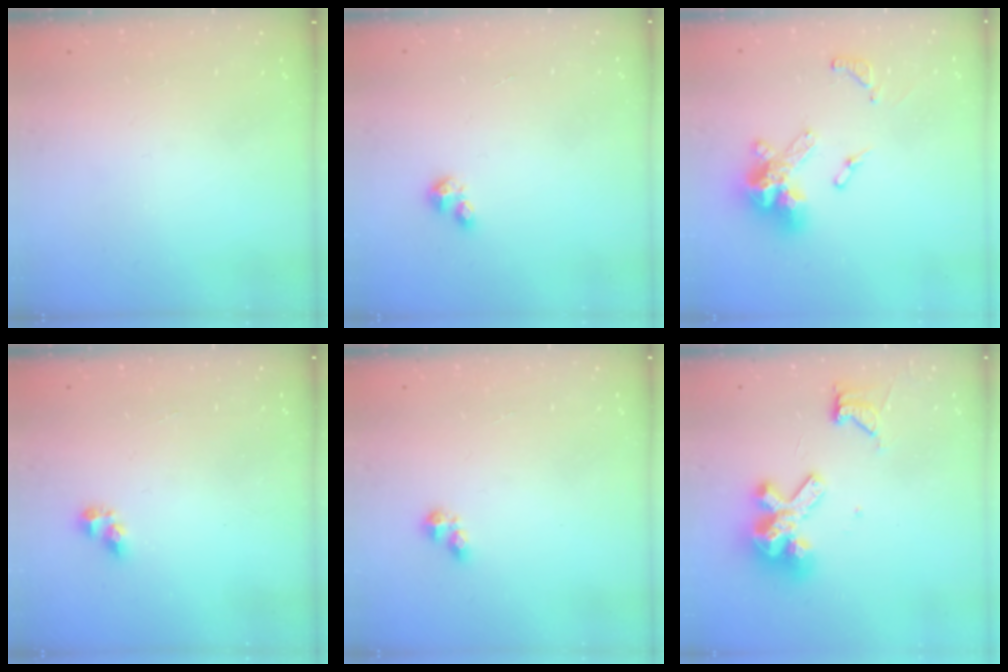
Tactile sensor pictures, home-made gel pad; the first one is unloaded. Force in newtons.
{"total": 2.3, "press": 2.3, "slide": 0.2}
{"total": 14.0, "press": 13.9, "slide": 1.7}
{"total": 4.6, "press": 4.6, "slide": 0.2}
{"total": 2.7, "press": 2.6, "slide": 0.3}
{"total": 13.4, "press": 13.3, "slide": 1.7}